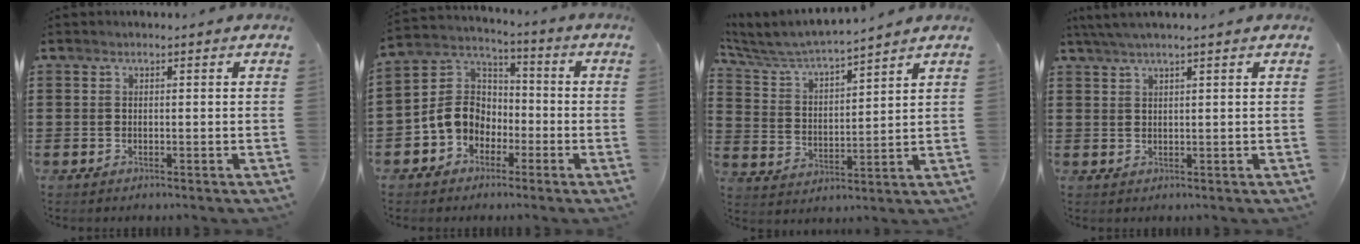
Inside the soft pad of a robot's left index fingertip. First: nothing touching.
{"total": 7.9, "force": [-2.6, 6.7, 3.4], "torque": [-0.107, 0.015, -0.059]}
{"total": 5.3, "force": [5.1, 0.0, 1.5], "torque": [-0.055, -0.036, 0.081]}
{"total": 2.4, "force": [1.8, -0.1, 1.6], "torque": [-0.034, 0.002, 0.033]}